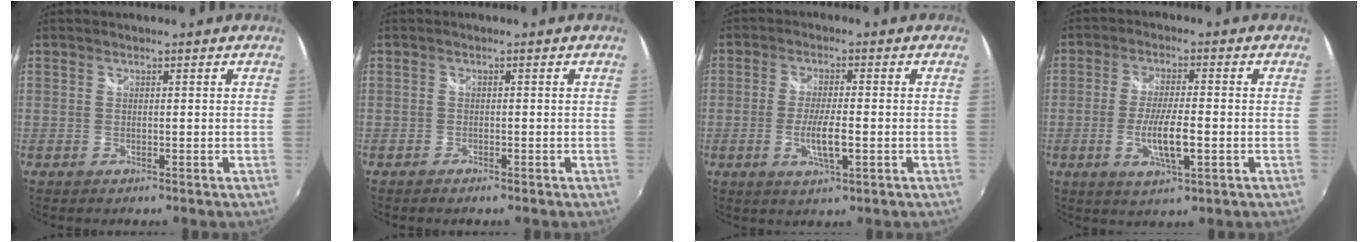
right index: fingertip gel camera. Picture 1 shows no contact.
{"total": 1.3, "force": [-1.1, 0.4, 0.5], "torque": [-0.015, -0.004, -0.021]}
{"total": 5.8, "force": [-1.6, 0.9, 5.5], "torque": [-0.107, -0.008, -0.027]}
{"total": 7.5, "force": [-2.0, 1.3, 7.1], "torque": [-0.137, -0.009, -0.035]}